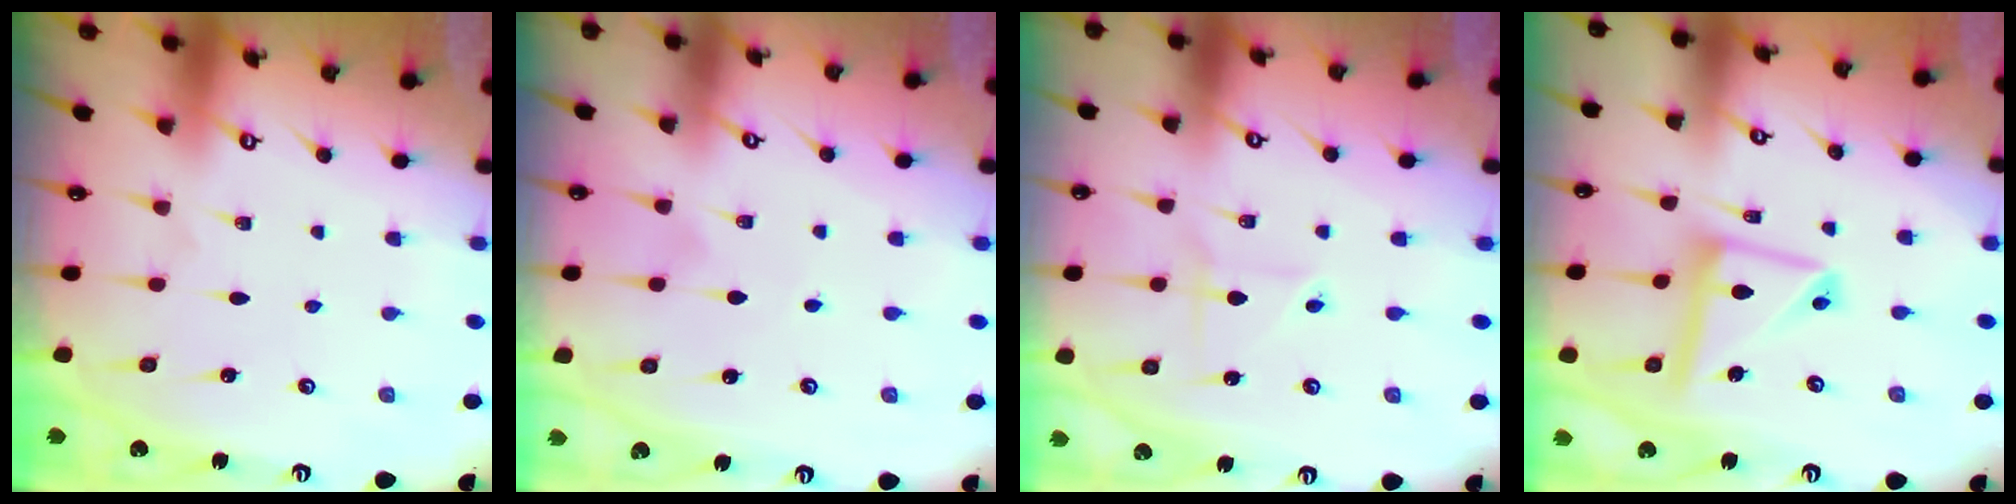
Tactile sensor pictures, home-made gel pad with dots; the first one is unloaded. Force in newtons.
{"total": 3.0, "press": 3.0, "slide": 0.2}
{"total": 2.1, "press": 1.9, "slide": 0.7}
{"total": 13.8, "press": 13.7, "slide": 1.4}